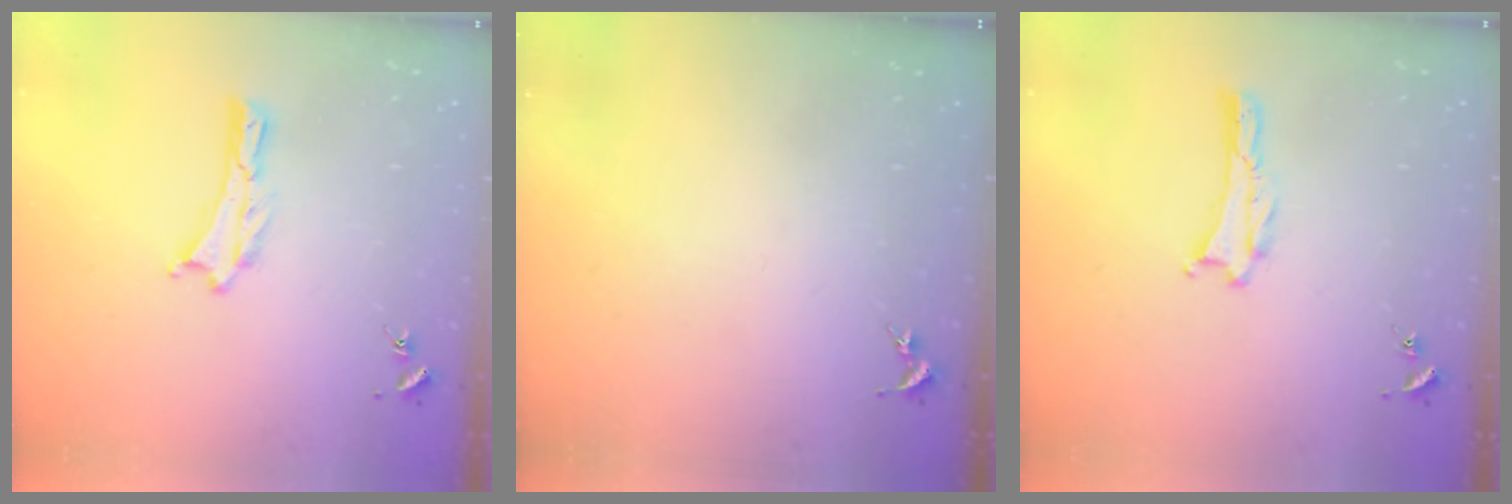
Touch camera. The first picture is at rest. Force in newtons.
{"total": 0.0}
{"total": 0.0}